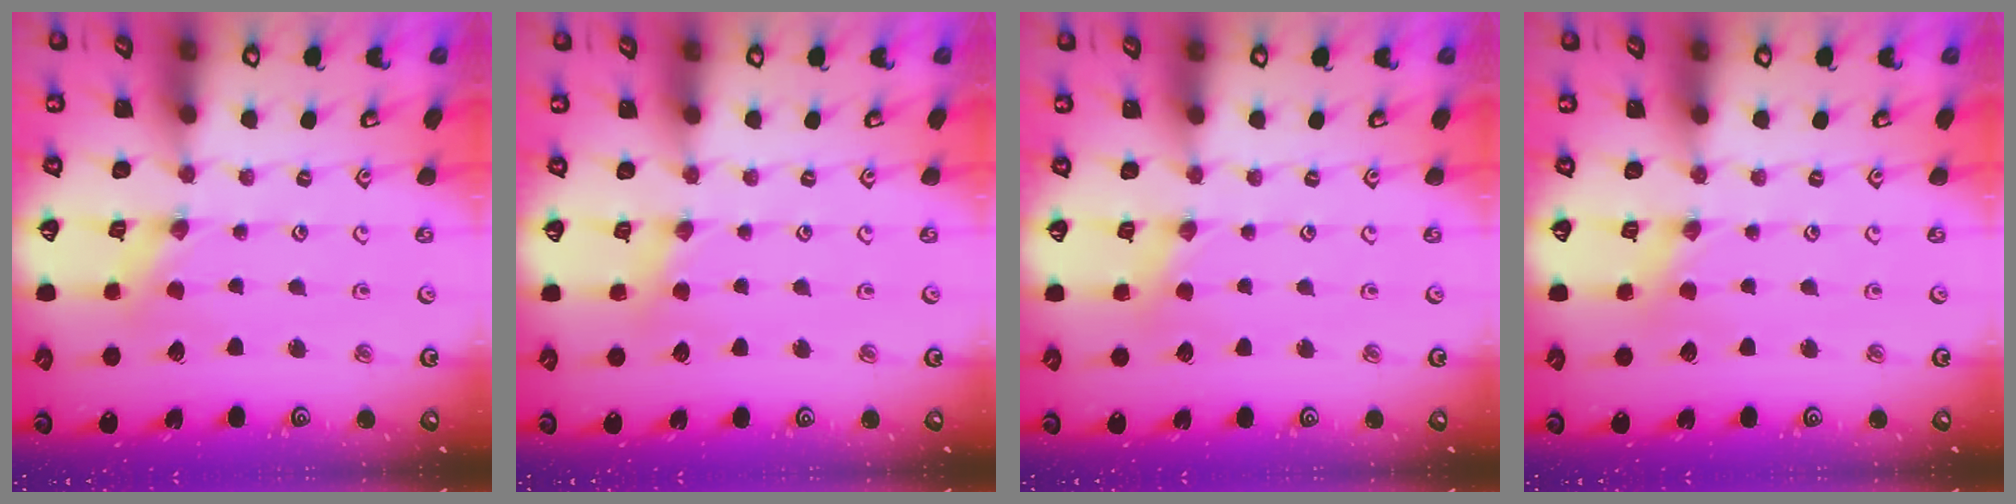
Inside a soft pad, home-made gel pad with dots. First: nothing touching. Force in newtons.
{"total": 2.8, "press": 2.8, "slide": 0.4}
{"total": 2.8, "press": 2.7, "slide": 0.5}
{"total": 0.7, "press": 0.7, "slide": 0.2}